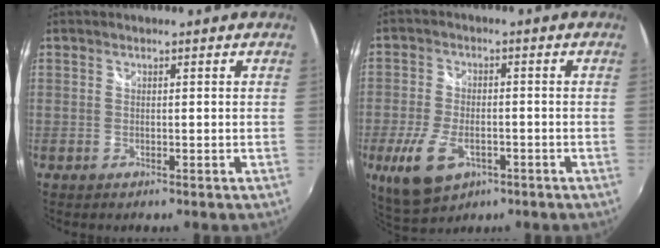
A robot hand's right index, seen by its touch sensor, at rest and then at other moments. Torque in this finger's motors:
{"motor_torque": [0.86, -0.78, 0.51, 0.12]}